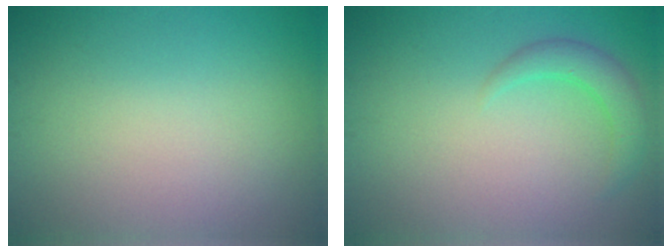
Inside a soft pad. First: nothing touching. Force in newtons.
{"total": 2.6, "press": 2.5, "slide": 0.2}